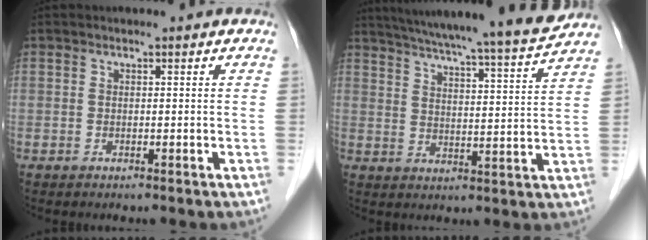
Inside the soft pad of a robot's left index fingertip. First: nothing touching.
{"total": 17.4, "force": [15.9, -1.1, 7.0], "torque": [-0.117, -0.028, 0.220]}